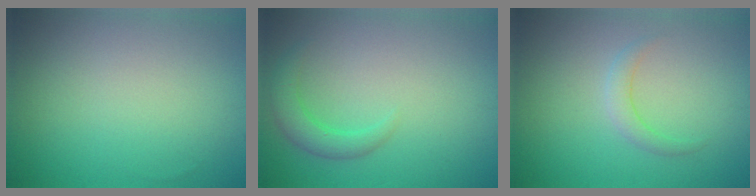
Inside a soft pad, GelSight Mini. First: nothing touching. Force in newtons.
{"total": 2.6, "press": 2.5, "slide": 0.2}
{"total": 1.5, "press": 1.5, "slide": 0.0}